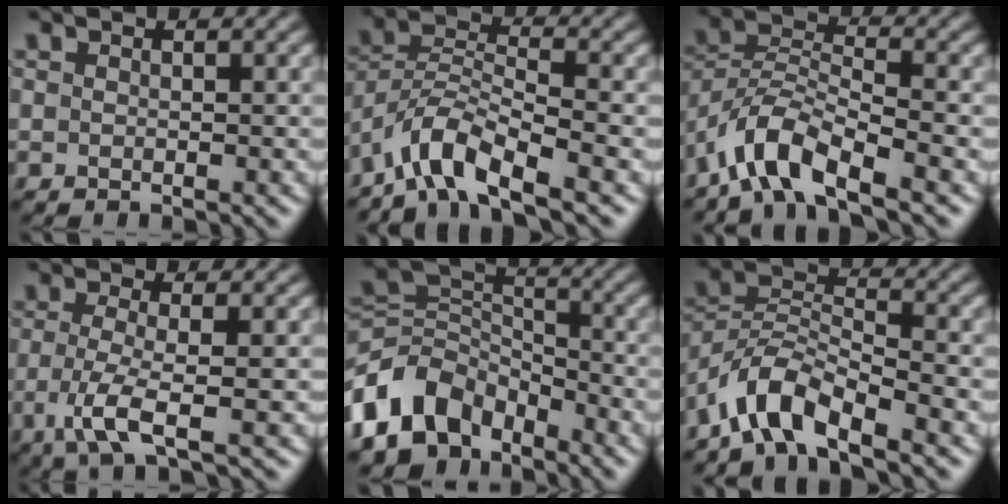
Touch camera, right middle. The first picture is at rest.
{"total": 6.0, "force": [-4.5, 1.5, 3.7], "torque": [-0.068, 0.004, -0.094]}
{"total": 6.5, "force": [-4.6, 2.0, 4.1], "torque": [-0.075, 0.003, -0.097]}
{"total": 3.7, "force": [-1.2, 0.6, 3.4], "torque": [-0.077, -0.010, -0.030]}
{"total": 8.9, "force": [-5.2, 6.0, 4.1], "torque": [-0.072, 0.002, -0.119]}
{"total": 5.9, "force": [-4.4, 1.9, 3.4], "torque": [-0.061, 0.006, -0.094]}